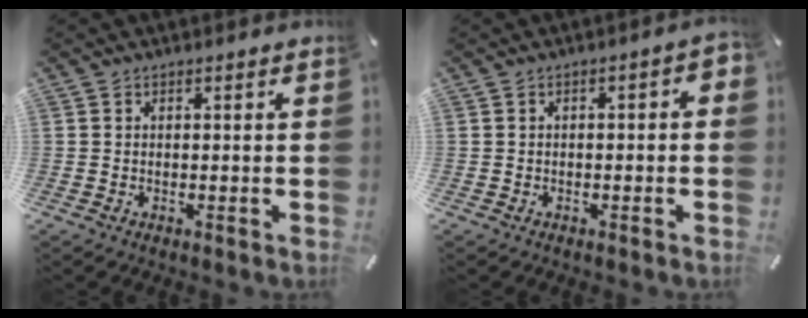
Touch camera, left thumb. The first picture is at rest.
{"total": 2.5, "force": [-1.1, 1.0, 2.0], "torque": [-0.032, 0.008, -0.019]}